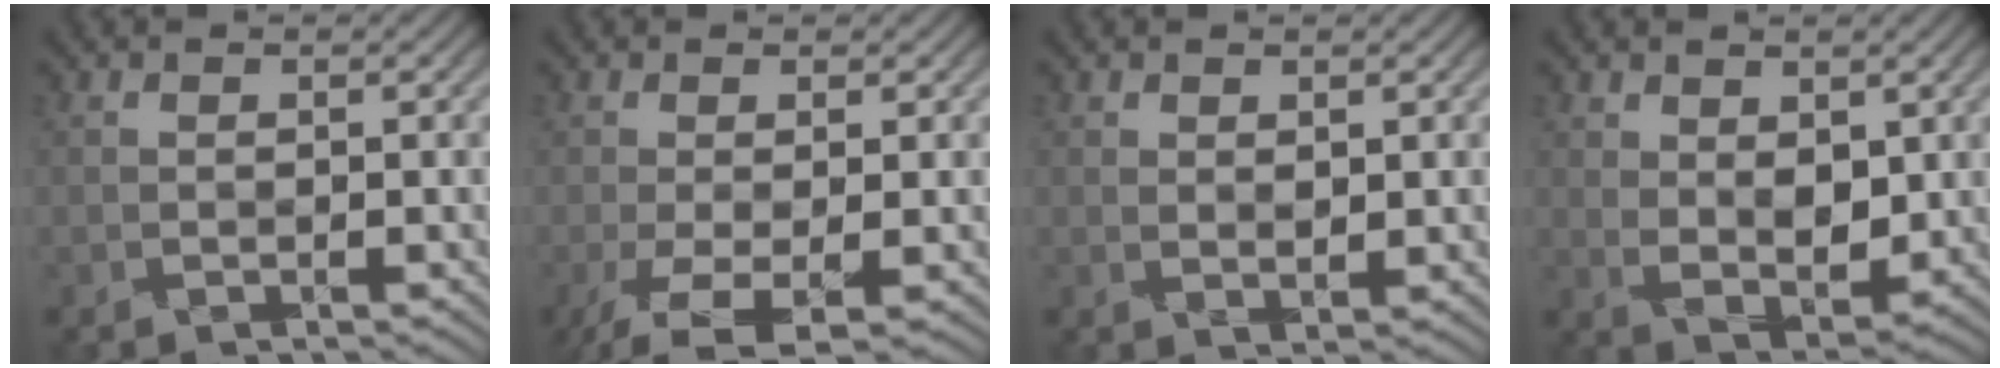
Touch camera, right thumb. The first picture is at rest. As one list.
[{"total": 5.2, "force": [-2.7, 1.3, 4.3], "torque": [-0.094, -0.007, -0.050]}, {"total": 1.4, "force": [0.8, 0.6, 1.0], "torque": [-0.020, -0.002, 0.014]}, {"total": 5.0, "force": [1.7, 3.0, 3.6], "torque": [-0.078, -0.010, 0.032]}]